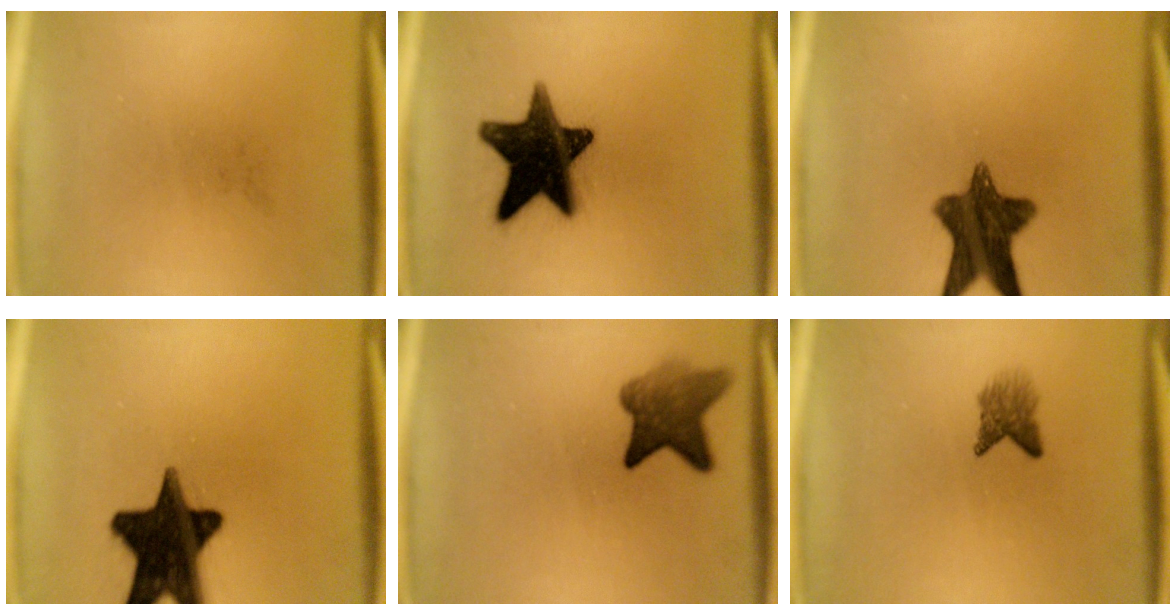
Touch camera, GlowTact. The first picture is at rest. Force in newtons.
{"total": 17.4}
{"total": 11.4}
{"total": 19.0}
{"total": 6.5}
{"total": 2.8}